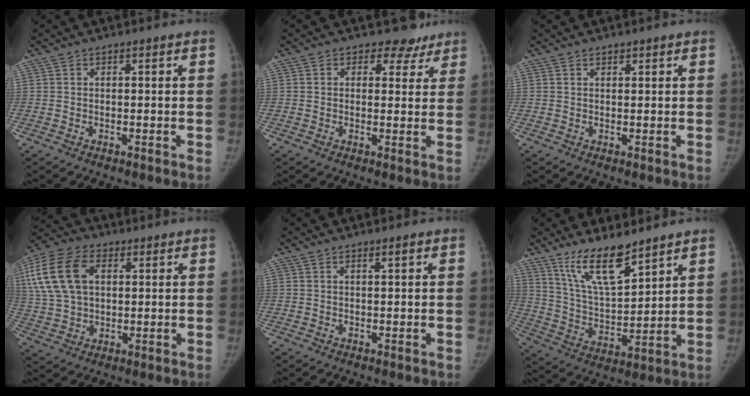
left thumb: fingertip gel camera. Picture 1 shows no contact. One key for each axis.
{"total": 4.5, "fx": 3.1, "fy": 3.2, "fz": 0.6, "tx": 0.021, "ty": -0.015, "tz": 0.037}
{"total": 0.7, "fx": 0.6, "fy": 0.3, "fz": 0.0, "tx": 0.005, "ty": -0.010, "tz": 0.006}
{"total": 17.5, "fx": 5.0, "fy": 11.4, "fz": 12.4, "tx": -0.258, "ty": 0.011, "tz": 0.091}
{"total": 1.1, "fx": 0.6, "fy": 0.1, "fz": 0.9, "tx": -0.017, "ty": 0.001, "tz": 0.010}
{"total": 12.5, "fx": 9.2, "fy": 3.5, "fz": 7.6, "tx": -0.117, "ty": -0.070, "tz": 0.181}